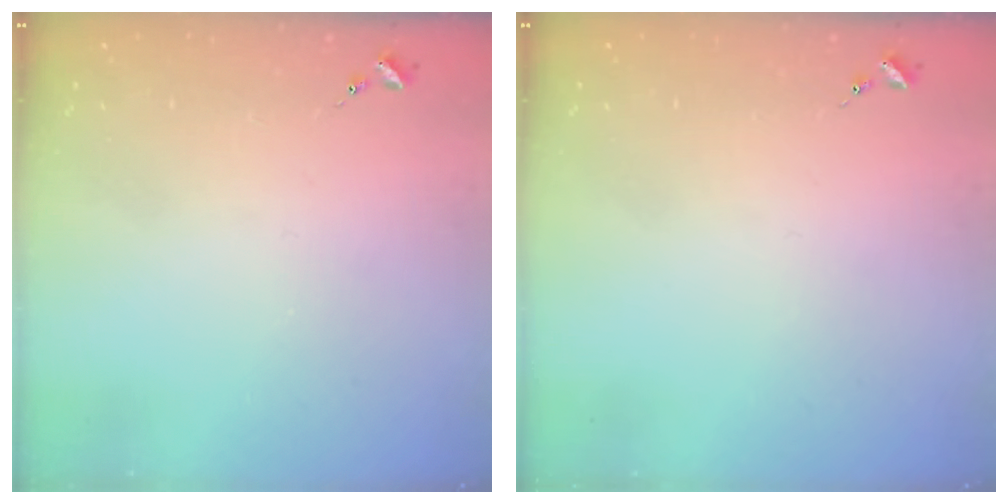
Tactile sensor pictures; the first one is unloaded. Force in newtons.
{"total": 0.0}